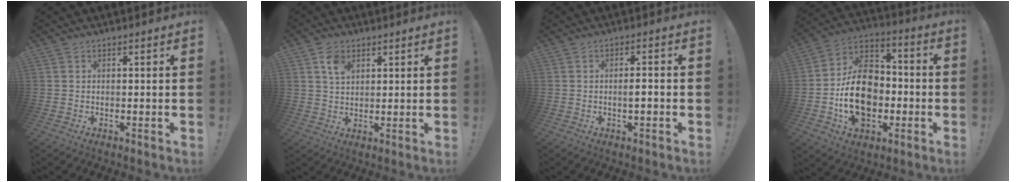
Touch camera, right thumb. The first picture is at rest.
{"total": 5.5, "force": [3.0, 3.6, 2.9], "torque": [-0.047, -0.007, 0.055]}
{"total": 3.0, "force": [-1.1, 0.3, 2.8], "torque": [-0.045, 0.001, -0.021]}
{"total": 19.7, "force": [-3.1, 14.6, 12.8], "torque": [-0.215, 0.029, -0.043]}